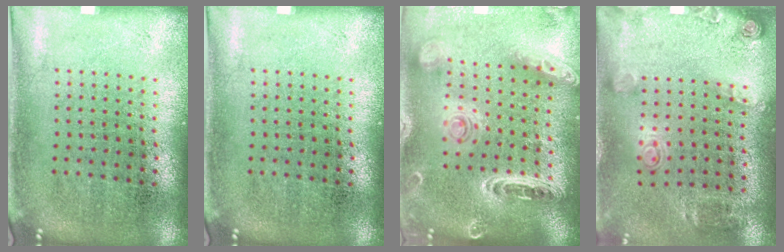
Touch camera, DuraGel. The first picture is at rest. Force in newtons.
{"total": 0.0}
{"total": 1.9, "press": 1.9, "slide": 0.5}
{"total": 1.9, "press": 1.3, "slide": 1.4}